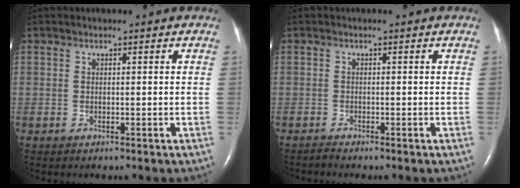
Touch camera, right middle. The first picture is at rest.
{"total": 0.6, "force": [-0.6, -0.1, 0.0], "torque": [-0.006, -0.004, -0.013]}